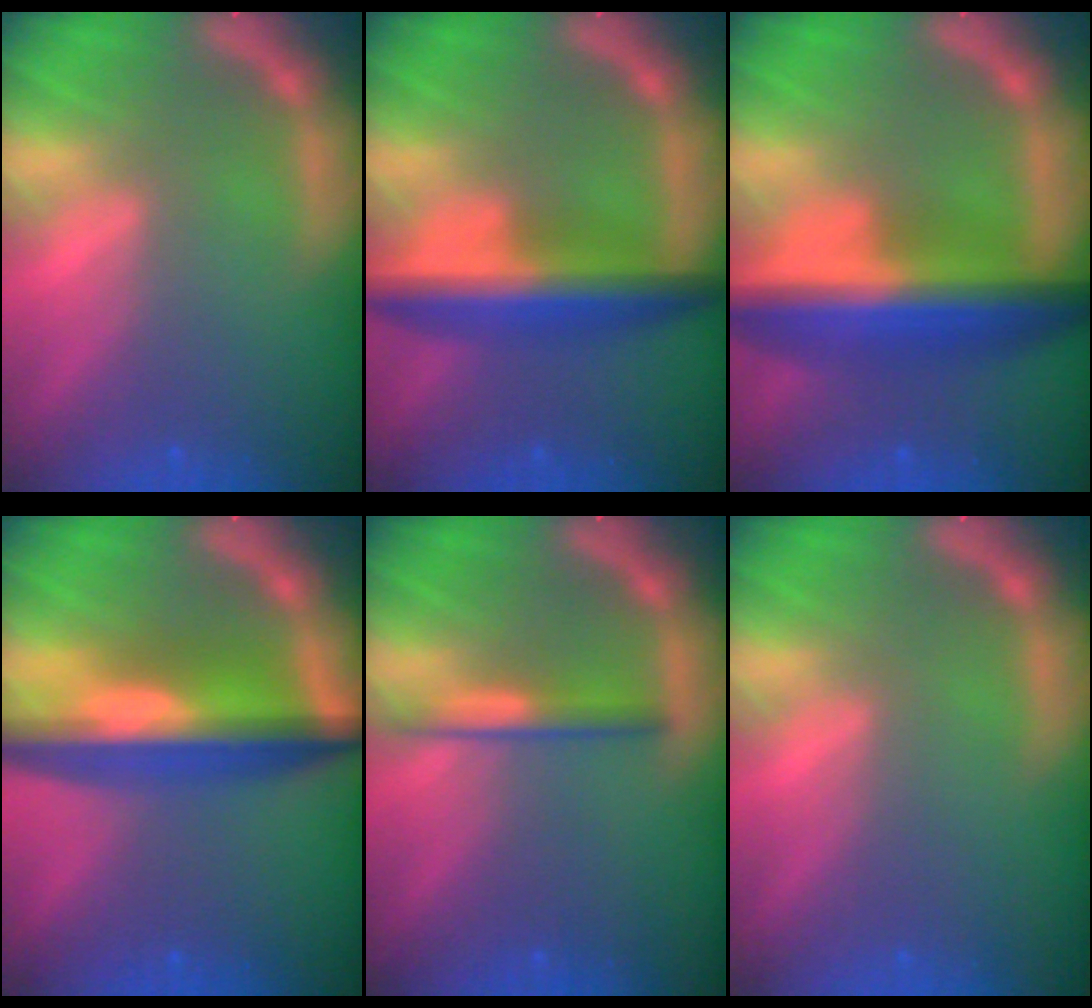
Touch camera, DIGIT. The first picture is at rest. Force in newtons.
{"total": 7.1}
{"total": 10.0}
{"total": 9.6}
{"total": 2.4}
{"total": 0.0}